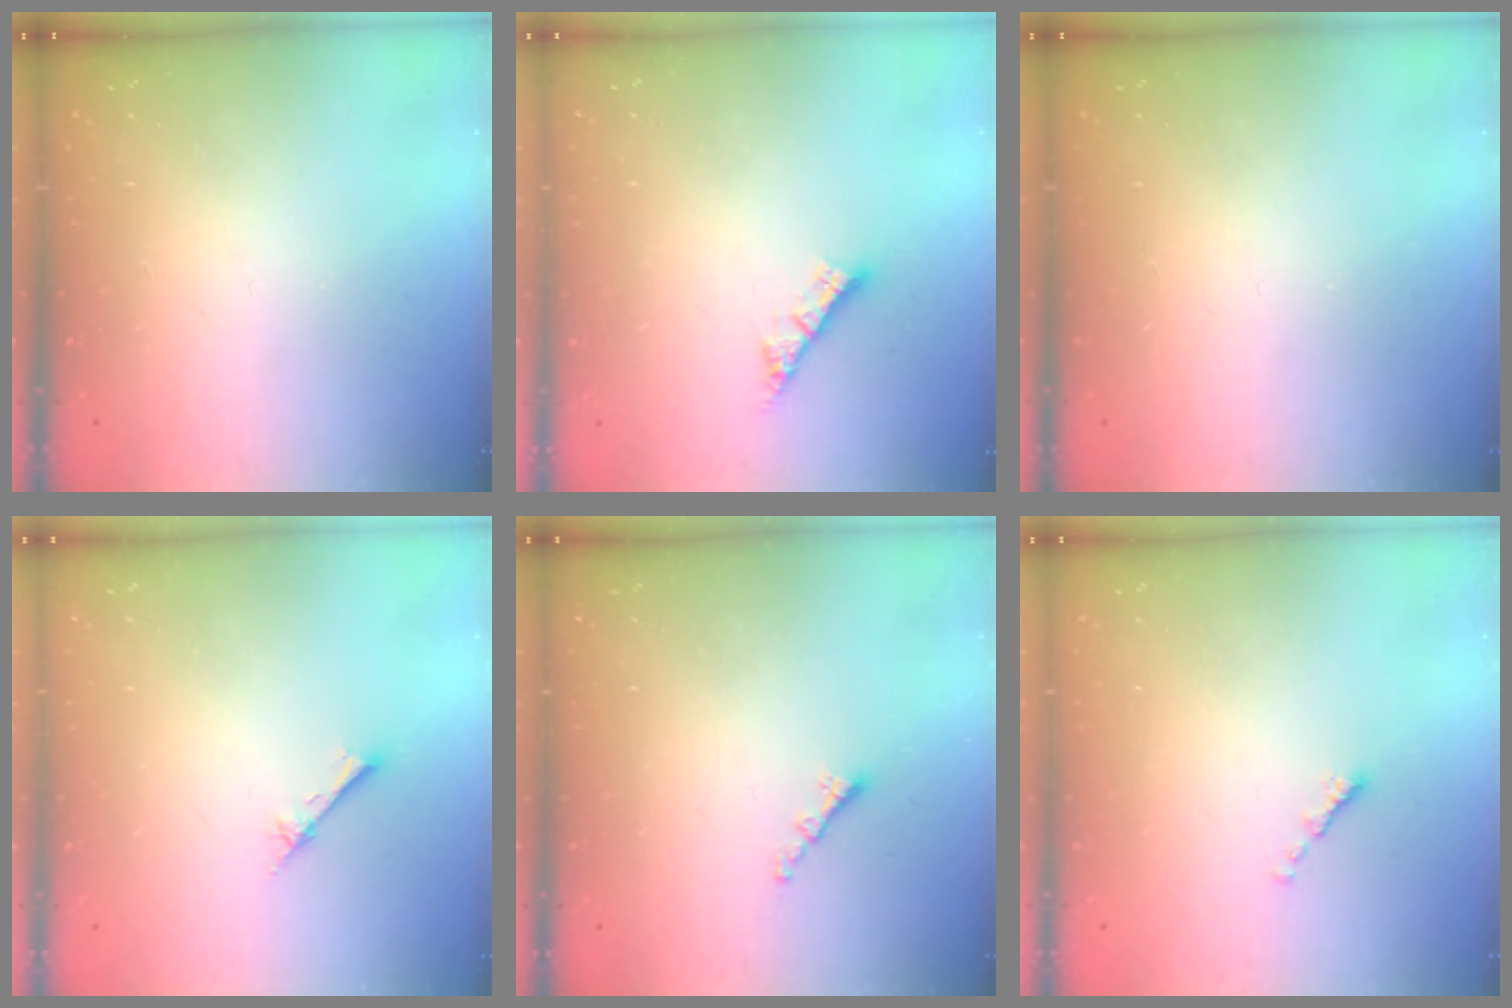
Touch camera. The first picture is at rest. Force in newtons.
{"total": 4.8, "press": 4.8, "slide": 0.3}
{"total": 0.0}
{"total": 2.7, "press": 2.6, "slide": 0.3}
{"total": 1.3, "press": 1.2, "slide": 0.5}
{"total": 0.6, "press": 0.5, "slide": 0.3}